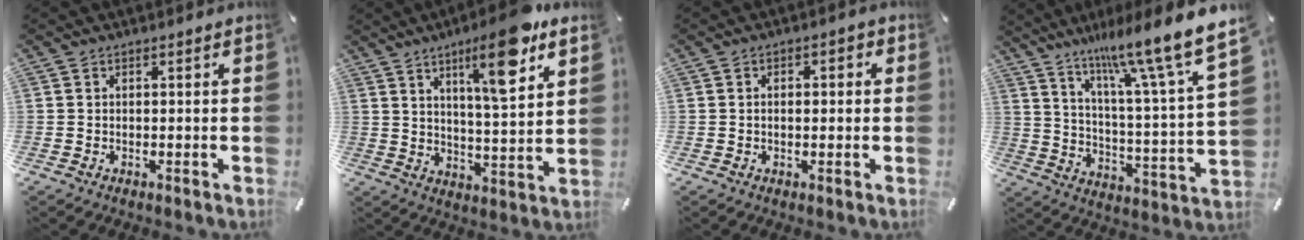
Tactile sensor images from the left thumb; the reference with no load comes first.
{"total": 13.9, "force": [8.4, 2.6, 10.8], "torque": [-0.169, -0.043, 0.131]}
{"total": 2.3, "force": [-0.4, 1.3, 1.8], "torque": [-0.027, 0.004, -0.011]}
{"total": 15.7, "force": [12.6, 1.3, 9.3], "torque": [-0.155, -0.101, 0.198]}